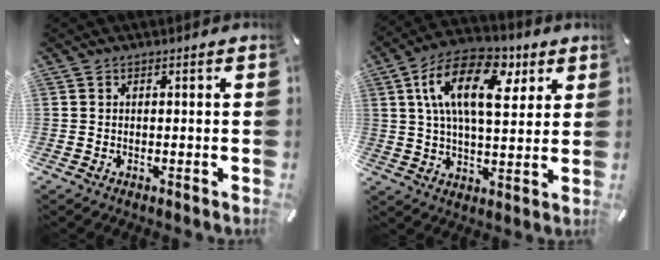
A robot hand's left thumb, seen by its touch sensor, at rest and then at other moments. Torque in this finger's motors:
{"motor_torque": [0.90, 1.18, 1.85, -0.93, 0.39]}